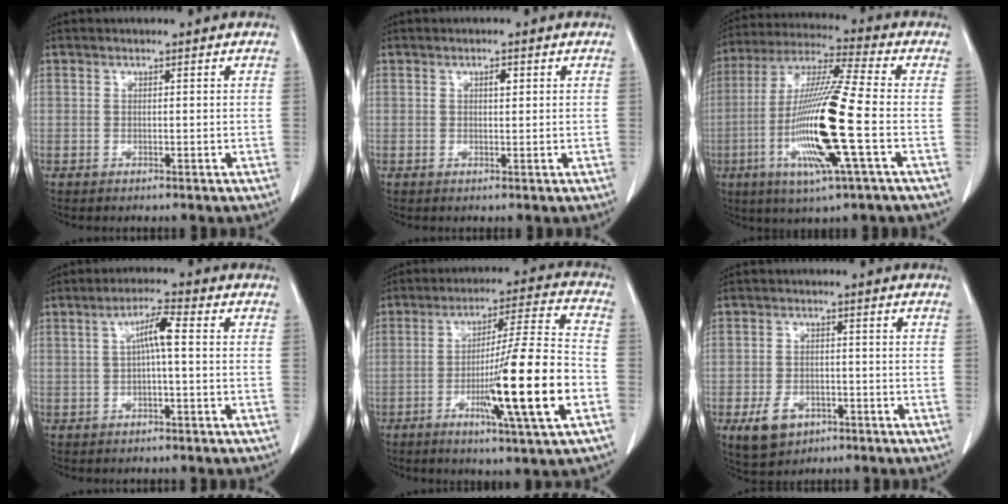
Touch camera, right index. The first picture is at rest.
{"total": 1.2, "force": [0.5, 0.5, 1.0], "torque": [-0.016, 0.002, 0.006]}
{"total": 17.2, "force": [-4.1, 0.1, 16.7], "torque": [-0.341, -0.013, -0.086]}
{"total": 4.4, "force": [0.4, 0.3, 4.4], "torque": [-0.080, 0.015, 0.006]}
{"total": 16.7, "force": [-5.2, -0.5, 15.9], "torque": [-0.261, -0.009, -0.086]}
{"total": 5.8, "force": [-2.9, 4.0, 2.9], "torque": [-0.054, 0.001, -0.040]}